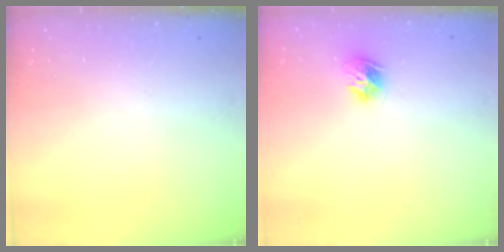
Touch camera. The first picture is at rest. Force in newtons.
{"total": 8.5, "press": 8.5, "slide": 0.4}